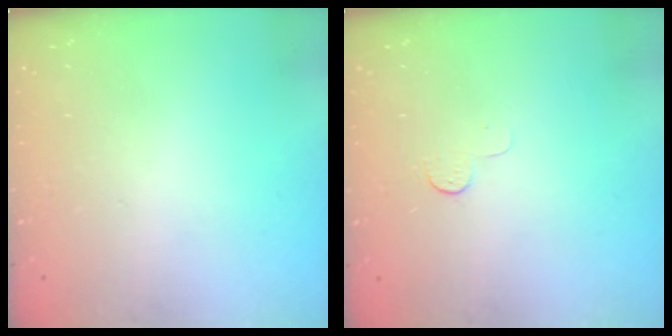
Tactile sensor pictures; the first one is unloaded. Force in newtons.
{"total": 3.9, "press": 3.8, "slide": 0.4}